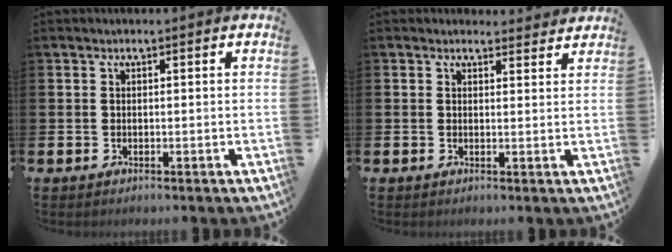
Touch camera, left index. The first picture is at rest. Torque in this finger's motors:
{"motor_torque": [0.92, -1.21, 0.16, -0.01]}